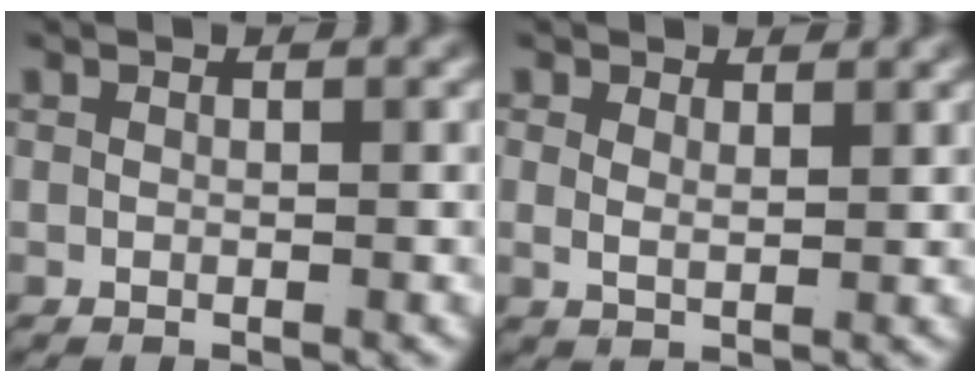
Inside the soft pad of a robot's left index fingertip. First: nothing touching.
{"total": 1.5, "force": [1.1, 0.4, 0.9], "torque": [-0.024, -0.019, 0.032]}